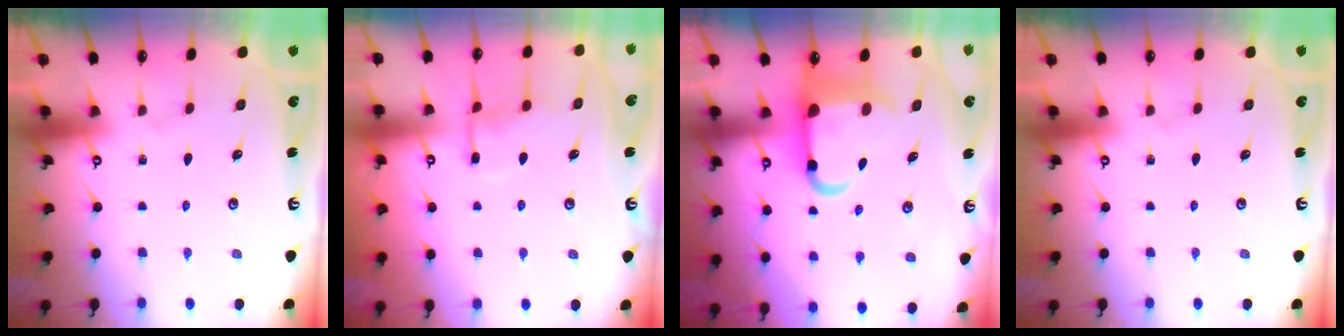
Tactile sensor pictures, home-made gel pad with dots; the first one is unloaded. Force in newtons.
{"total": 9.2, "press": 9.2, "slide": 1.0}
{"total": 8.8, "press": 8.4, "slide": 2.4}
{"total": 0.0}